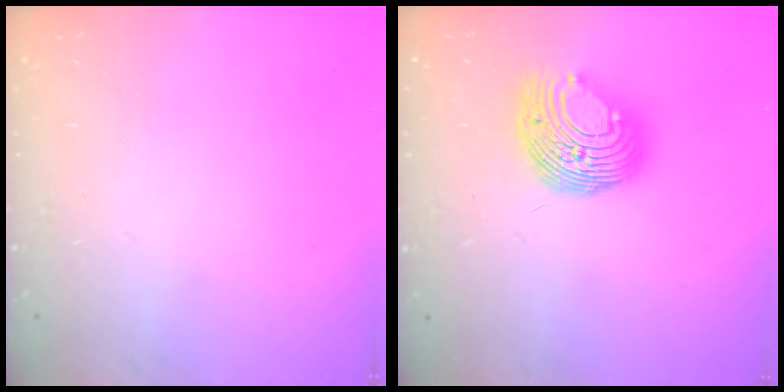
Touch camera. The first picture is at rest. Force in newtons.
{"total": 14.2, "press": 14.2, "slide": 0.0}